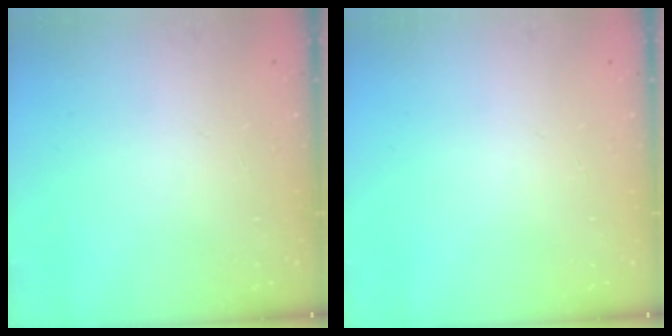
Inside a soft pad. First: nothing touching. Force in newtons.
{"total": 0.0}